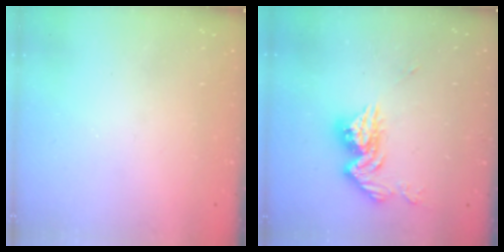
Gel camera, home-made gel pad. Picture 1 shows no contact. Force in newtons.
{"total": 12.8, "press": 12.8, "slide": 1.1}